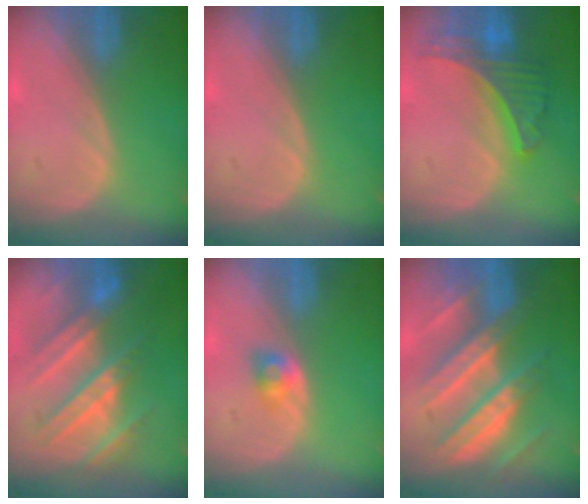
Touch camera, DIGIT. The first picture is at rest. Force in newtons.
{"total": 0.0}
{"total": 7.8, "press": 6.9, "slide": 3.6}
{"total": 9.3, "press": 9.2, "slide": 1.5}
{"total": 2.7, "press": 2.4, "slide": 1.1}
{"total": 11.0, "press": 11.0, "slide": 1.1}